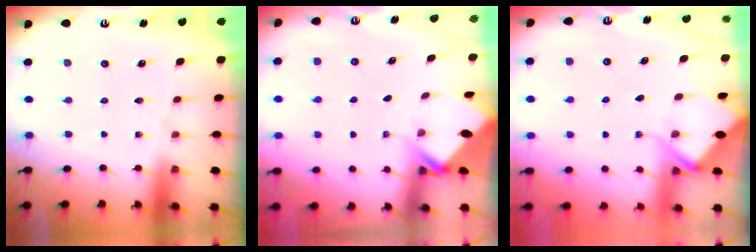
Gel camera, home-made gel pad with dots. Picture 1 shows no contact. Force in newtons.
{"total": 2.5, "press": 2.5, "slide": 0.1}
{"total": 4.3, "press": 4.3, "slide": 0.6}